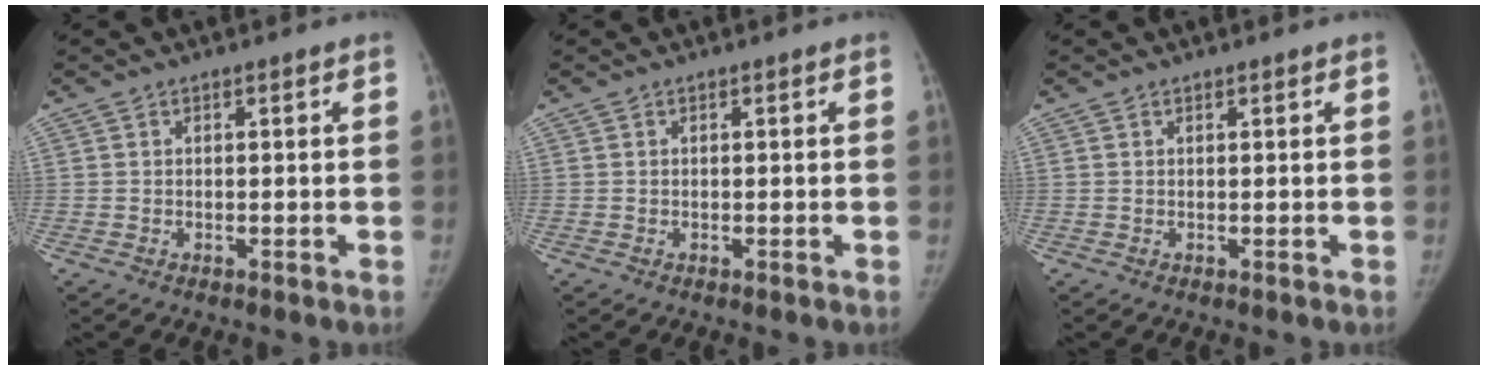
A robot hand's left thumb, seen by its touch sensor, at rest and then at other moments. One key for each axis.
{"total": 0.0}
{"total": 0.0}